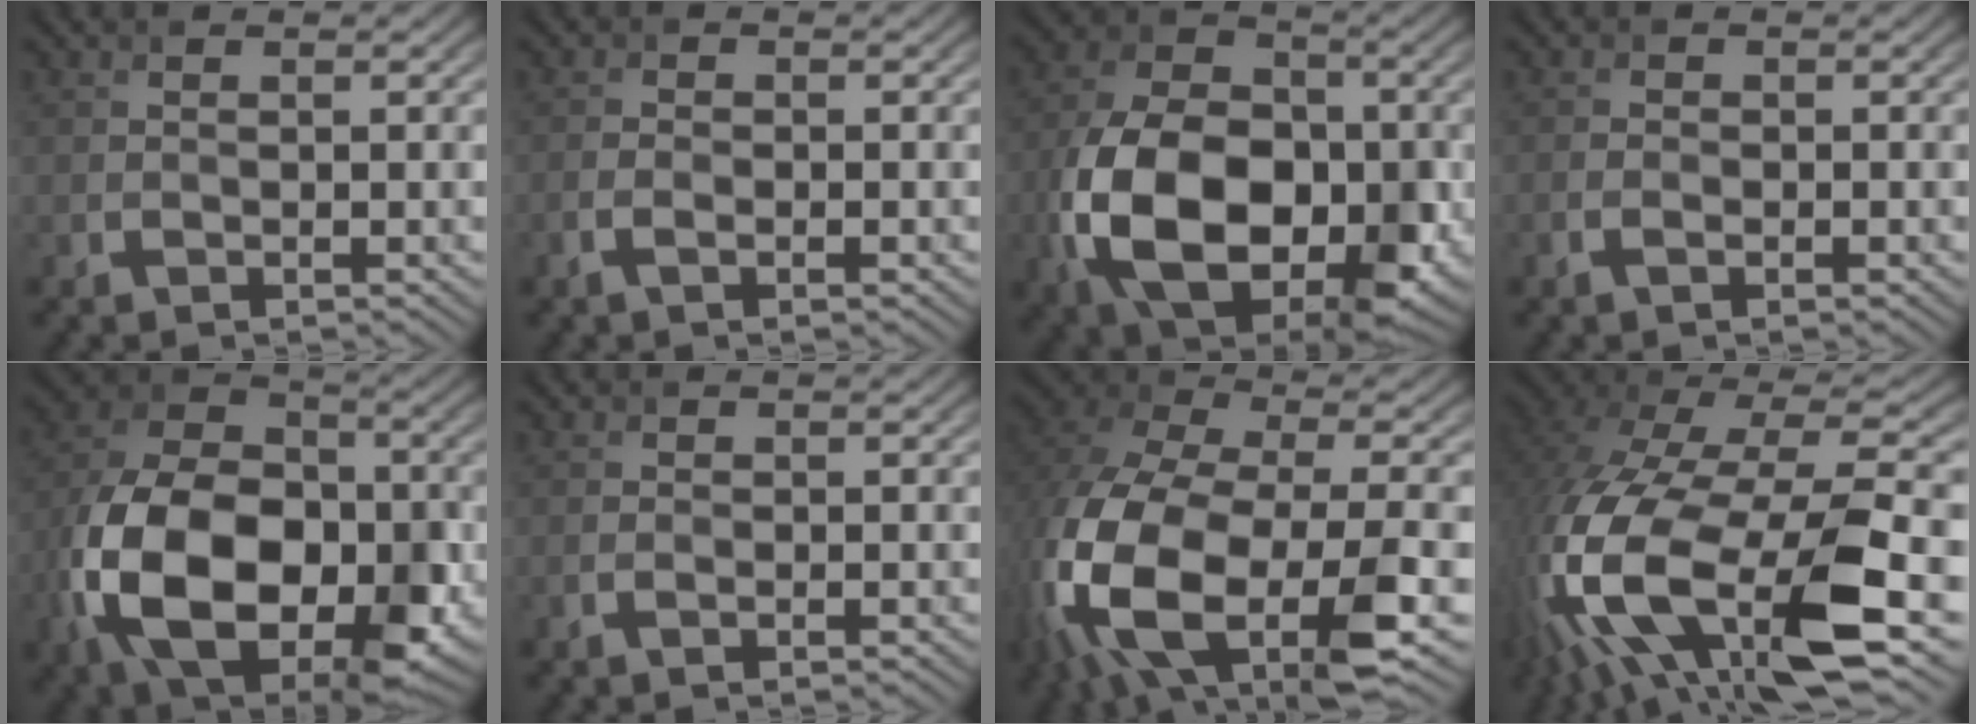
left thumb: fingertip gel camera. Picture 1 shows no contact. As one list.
[{"total": 2.0, "force": [-1.0, 0.9, 1.4], "torque": [-0.029, 0.000, -0.021]}, {"total": 16.7, "force": [-4.4, 10.7, 12.0], "torque": [-0.244, -0.028, -0.083]}, {"total": 1.7, "force": [-0.8, 0.8, 1.2], "torque": [-0.024, -0.001, -0.016]}, {"total": 18.4, "force": [-5.6, 11.6, 13.1], "torque": [-0.276, -0.035, -0.103]}, {"total": 1.0, "force": [-0.5, 0.5, 0.7], "torque": [-0.013, -0.002, -0.006]}, {"total": 19.0, "force": [-6.3, 10.9, 14.2], "torque": [-0.351, -0.057, -0.082]}, {"total": 18.6, "force": [-5.2, 9.3, 15.2], "torque": [-0.364, -0.054, -0.062]}]